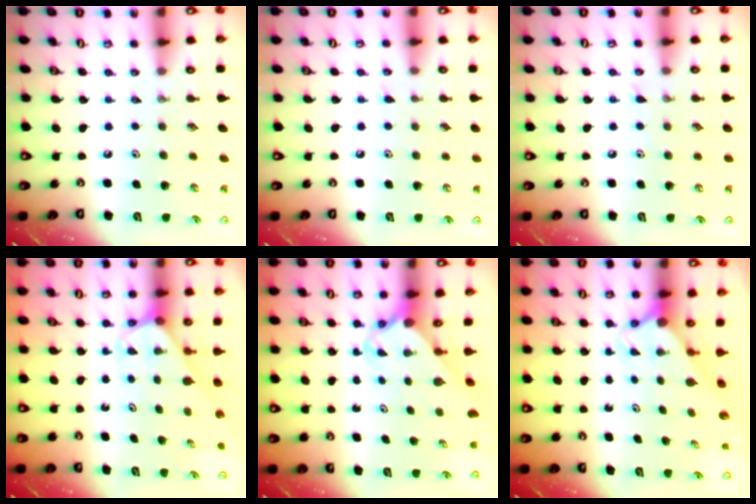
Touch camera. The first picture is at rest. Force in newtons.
{"total": 4.2, "press": 4.1, "slide": 0.4}
{"total": 5.5, "press": 5.5, "slide": 0.4}
{"total": 2.5, "press": 2.5, "slide": 0.1}
{"total": 2.3, "press": 2.3, "slide": 0.2}
{"total": 2.1, "press": 2.1, "slide": 0.2}